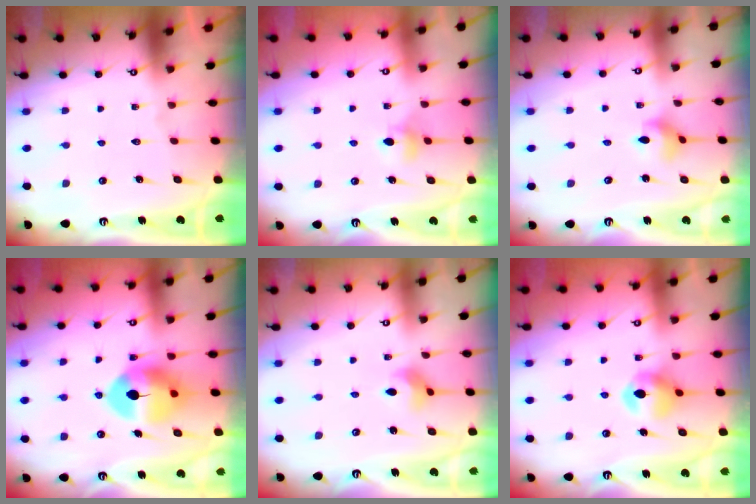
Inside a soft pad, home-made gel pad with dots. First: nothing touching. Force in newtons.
{"total": 4.4, "press": 4.4, "slide": 0.6}
{"total": 3.5, "press": 3.4, "slide": 0.8}
{"total": 10.3, "press": 10.1, "slide": 1.7}
{"total": 3.9, "press": 3.9, "slide": 0.7}
{"total": 7.9, "press": 7.8, "slide": 0.6}